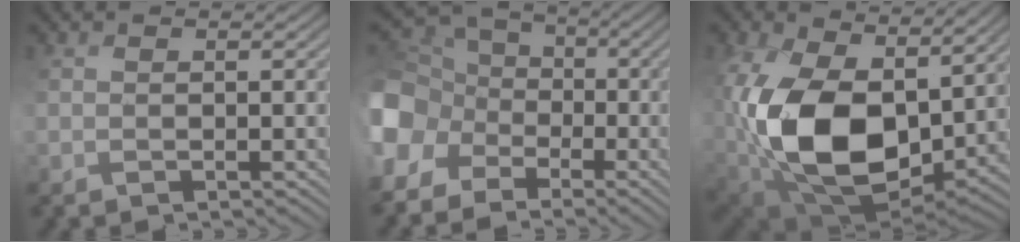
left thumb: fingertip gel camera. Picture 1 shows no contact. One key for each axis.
{"total": 14.4, "fx": -4.6, "fy": 12.1, "fz": 6.3, "tx": -0.199, "ty": -0.020, "tz": -0.096}
{"total": 17.2, "fx": 2.8, "fy": 11.2, "fz": 12.7, "tx": -0.291, "ty": -0.020, "tz": 0.060}